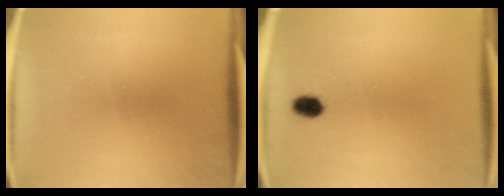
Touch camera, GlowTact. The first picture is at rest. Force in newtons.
{"total": 2.7}